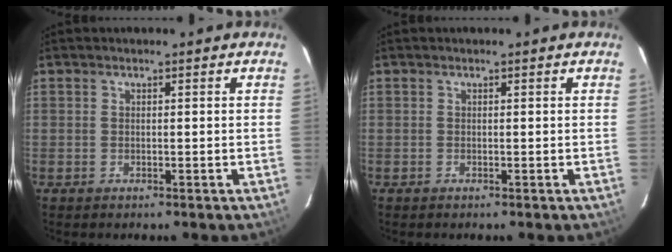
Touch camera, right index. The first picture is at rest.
{"total": 0.0}